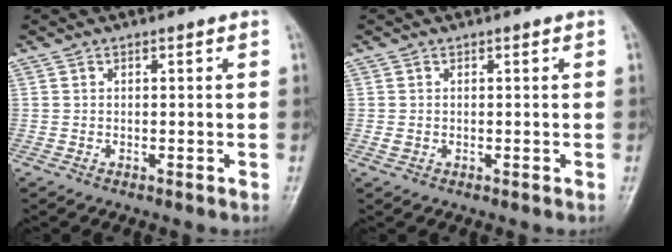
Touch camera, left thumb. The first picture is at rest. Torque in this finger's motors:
{"motor_torque": [-0.03, 0.08, 0.33, 0.05, 0.01]}